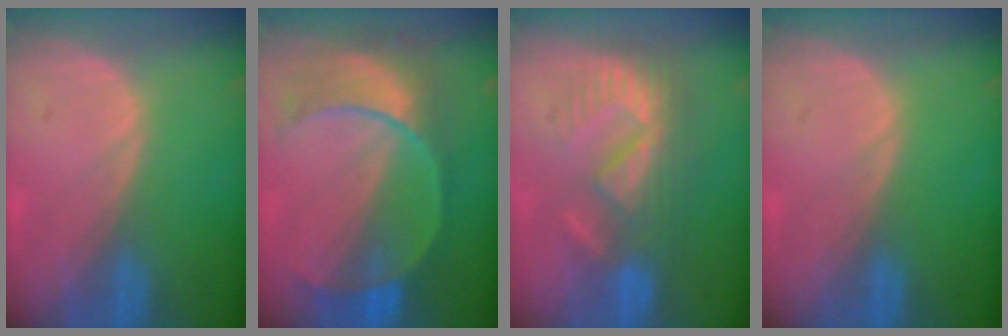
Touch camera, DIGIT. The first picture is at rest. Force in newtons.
{"total": 8.8, "press": 8.3, "slide": 2.8}
{"total": 9.1, "press": 8.1, "slide": 4.1}
{"total": 0.0}